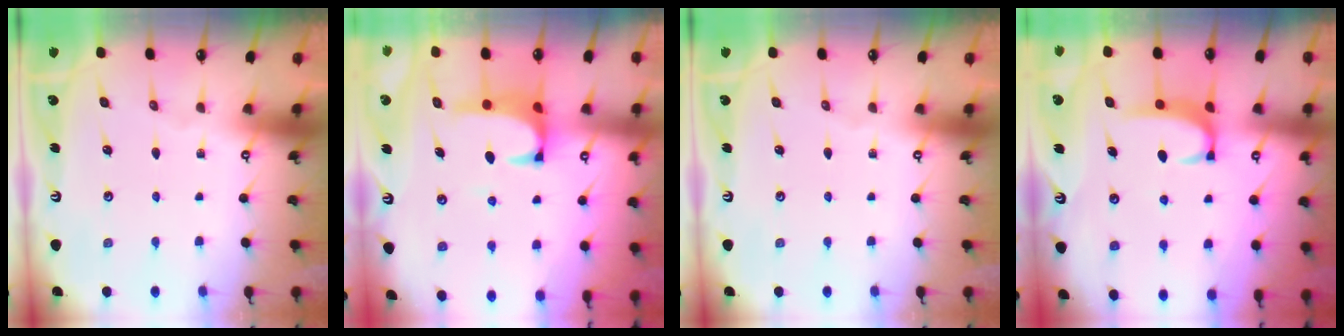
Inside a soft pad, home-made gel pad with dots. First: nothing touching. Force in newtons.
{"total": 2.7, "press": 2.5, "slide": 0.8}
{"total": 0.0}
{"total": 2.6, "press": 2.6, "slide": 0.4}